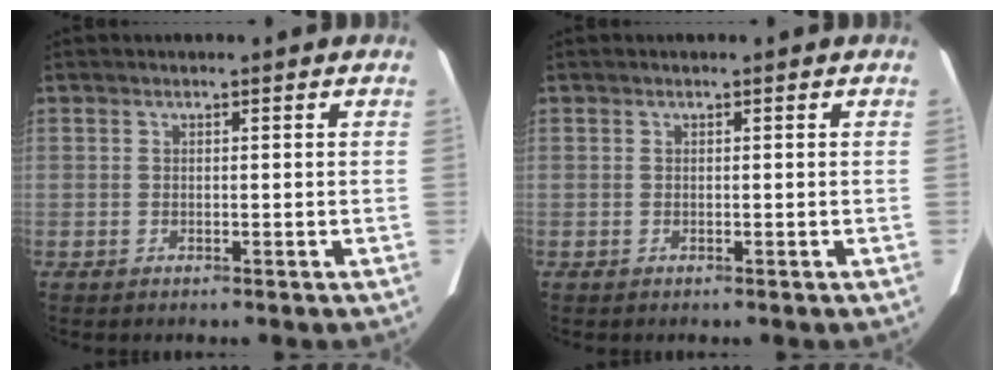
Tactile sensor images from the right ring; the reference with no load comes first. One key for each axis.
{"total": 0.0}